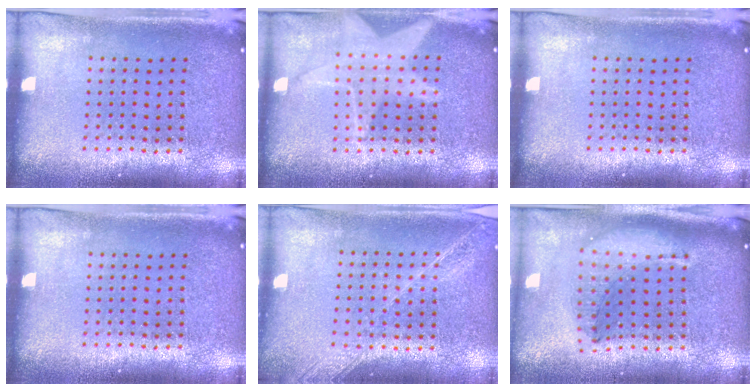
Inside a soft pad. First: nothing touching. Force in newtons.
{"total": 1.3, "press": 1.2, "slide": 0.4}
{"total": 0.0}
{"total": 0.0}
{"total": 1.5, "press": 1.4, "slide": 0.5}
{"total": 1.5, "press": 1.3, "slide": 0.7}